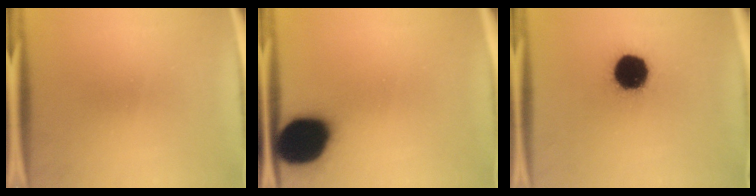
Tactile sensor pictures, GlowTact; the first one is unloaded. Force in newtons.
{"total": 19.9}
{"total": 17.2}